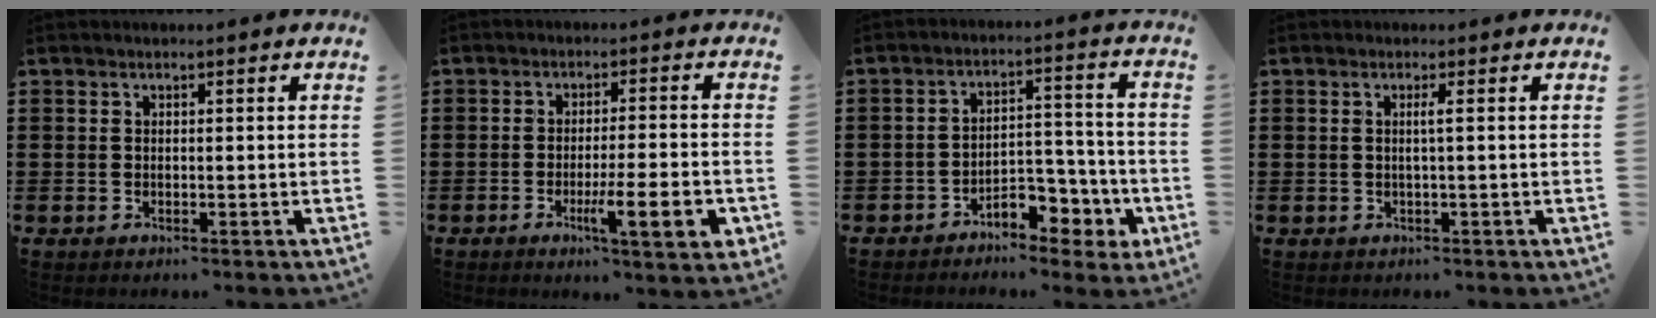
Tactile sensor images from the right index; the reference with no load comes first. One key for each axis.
{"total": 8.8, "fx": -3.0, "fy": 1.5, "fz": 8.1, "tx": -0.129, "ty": -0.010, "tz": -0.050}
{"total": 6.1, "fx": -4.2, "fy": 3.4, "fz": 2.8, "tx": -0.039, "ty": 0.018, "tz": -0.079}
{"total": 1.4, "fx": 0.0, "fy": -0.4, "fz": 1.3, "tx": -0.025, "ty": -0.003, "tz": -0.004}